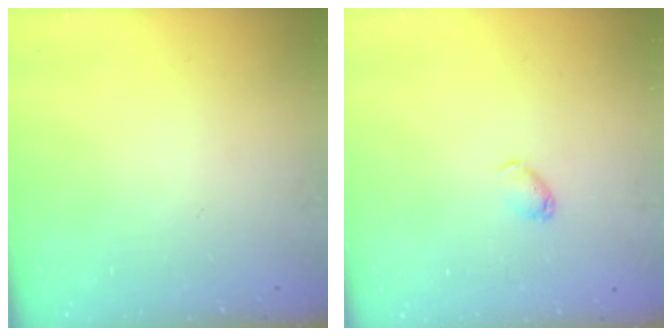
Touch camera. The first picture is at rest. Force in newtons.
{"total": 2.9, "press": 2.8, "slide": 0.6}